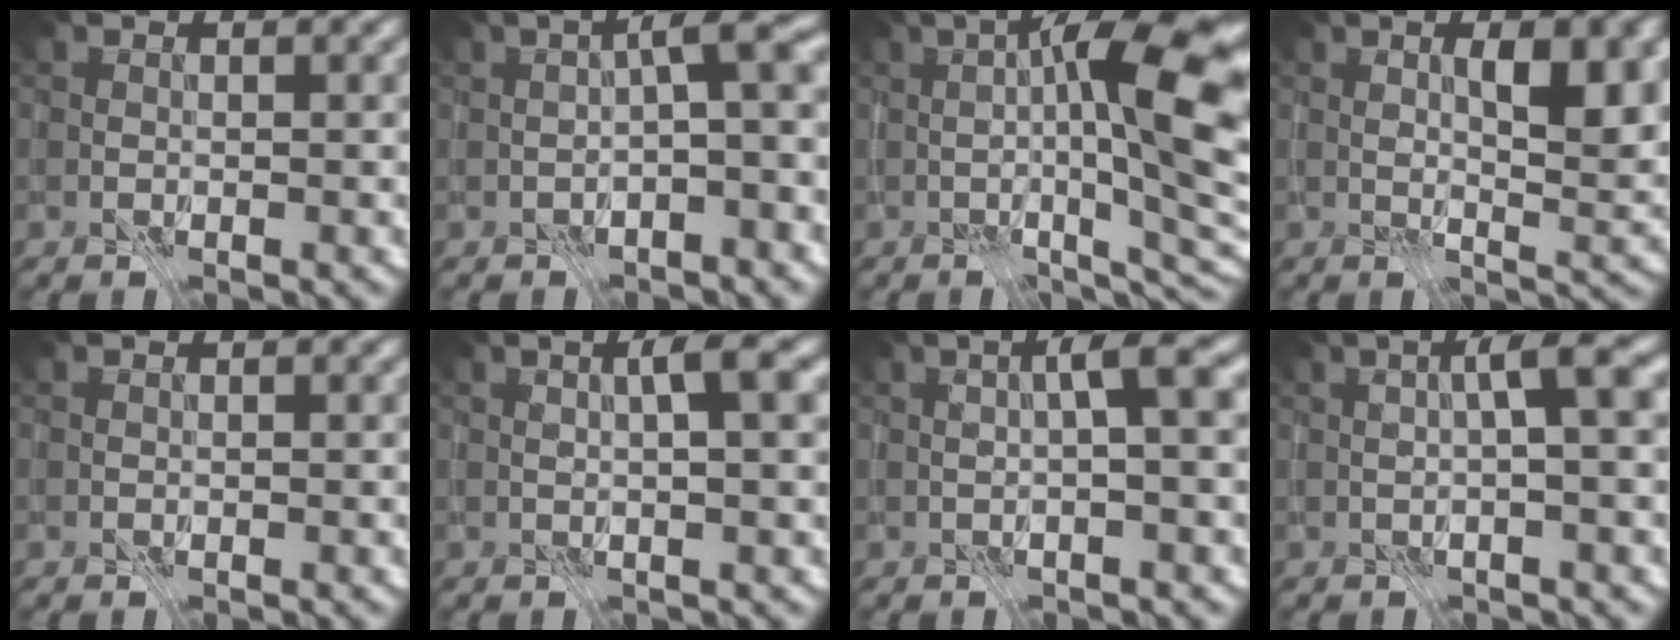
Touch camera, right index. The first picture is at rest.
{"total": 3.8, "force": [-1.1, 0.5, 3.6], "torque": [-0.055, 0.016, -0.023]}
{"total": 15.0, "force": [-0.2, 4.3, 14.4], "torque": [-0.189, 0.015, -0.003]}
{"total": 5.7, "force": [1.6, 1.9, 5.2], "torque": [-0.081, -0.002, 0.029]}
{"total": 0.0}
{"total": 2.5, "force": [0.8, -0.1, 2.3], "torque": [-0.038, 0.006, 0.012]}
{"total": 2.6, "force": [0.3, -0.1, 2.6], "torque": [-0.042, 0.014, 0.001]}
{"total": 2.9, "force": [0.5, -0.1, 2.9], "torque": [-0.045, 0.014, 0.003]}